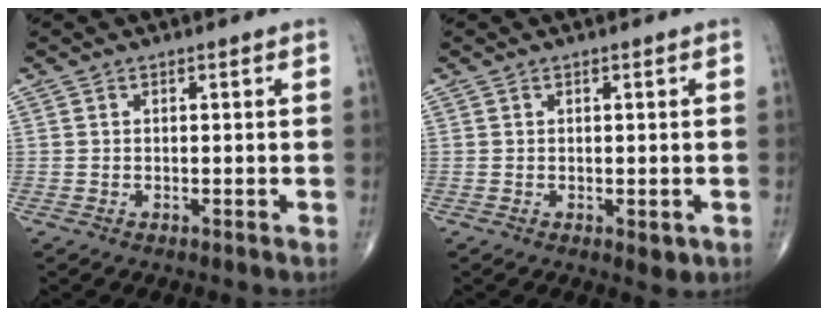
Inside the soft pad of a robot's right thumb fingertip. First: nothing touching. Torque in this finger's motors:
{"motor_torque": [0.29, 0.46, -0.15, -0.09, 0.11]}